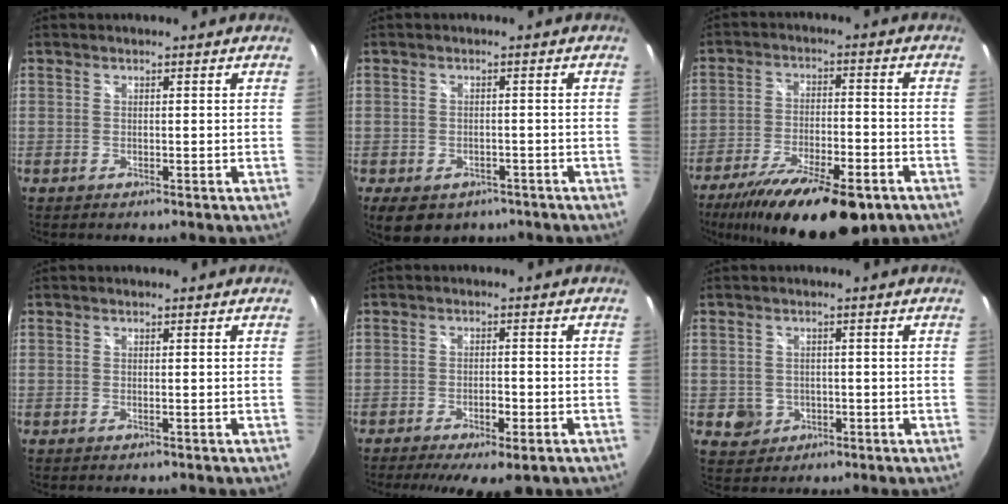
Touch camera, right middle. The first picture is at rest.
{"total": 9.3, "force": [-5.8, 5.7, 4.5], "torque": [-0.092, -0.017, -0.072]}
{"total": 20.2, "force": [-14.0, 6.1, 13.1], "torque": [-0.241, -0.041, -0.218]}
{"total": 0.6, "force": [-0.5, 0.0, 0.3], "torque": [-0.001, 0.003, -0.008]}
{"total": 9.2, "force": [-6.1, 3.0, 6.1], "torque": [-0.129, -0.022, -0.091]}
{"total": 4.0, "force": [-0.9, 3.8, 0.9], "torque": [-0.024, 0.002, -0.005]}